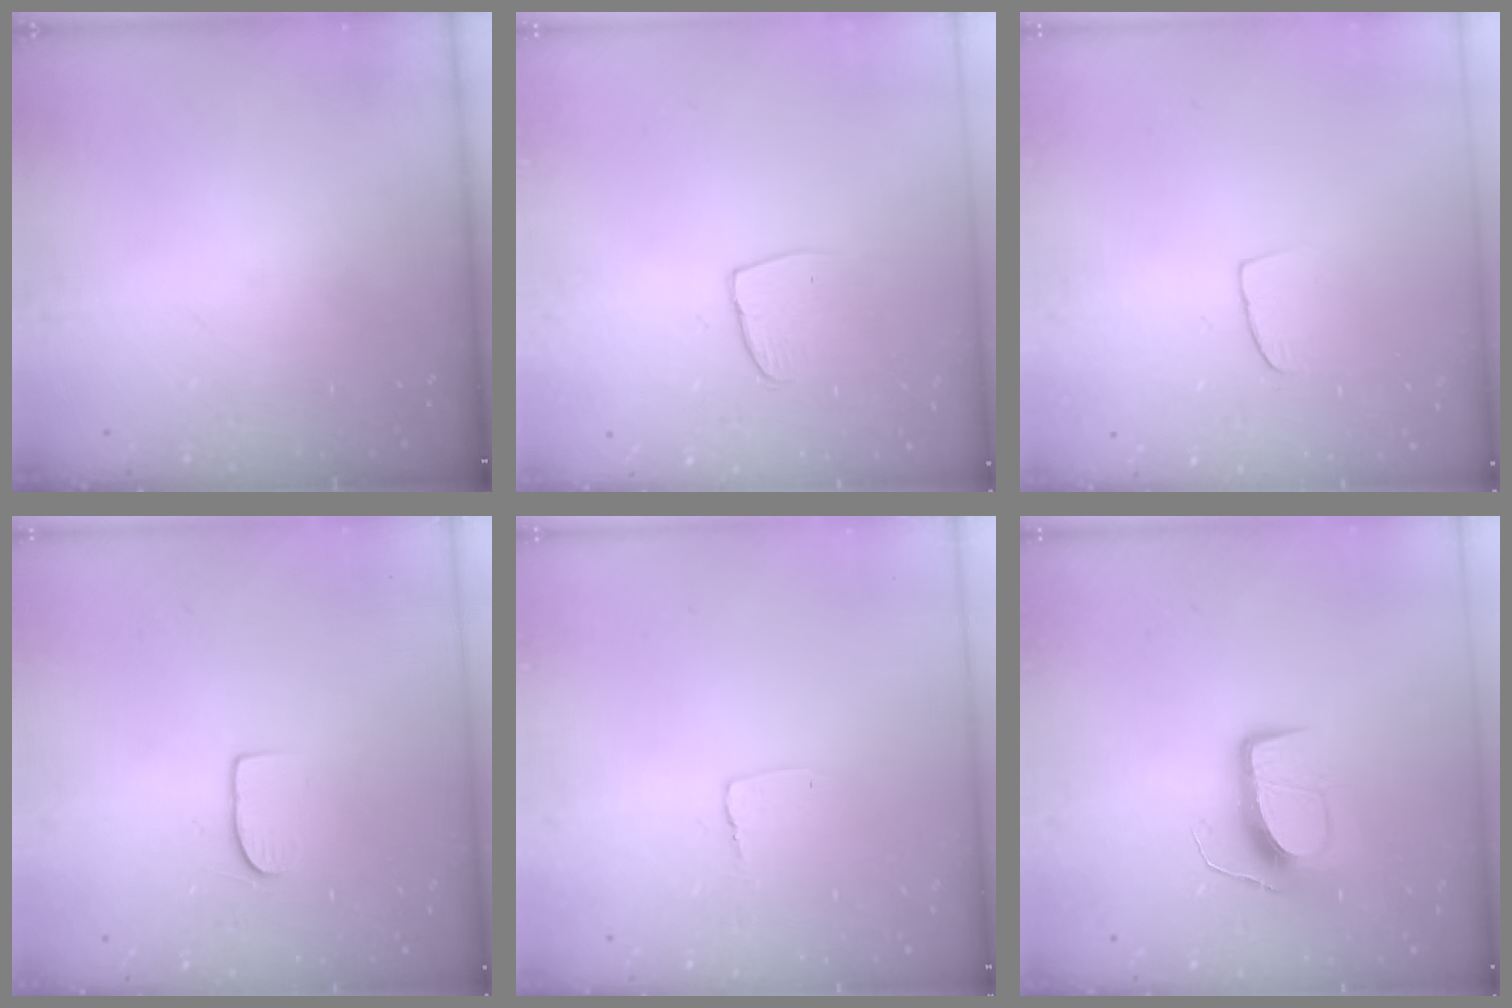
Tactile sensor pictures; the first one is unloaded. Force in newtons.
{"total": 4.3, "press": 4.3, "slide": 0.3}
{"total": 5.8, "press": 5.8, "slide": 0.4}
{"total": 6.6, "press": 6.6, "slide": 0.7}
{"total": 2.7, "press": 2.7, "slide": 0.2}
{"total": 11.3, "press": 11.3, "slide": 0.7}